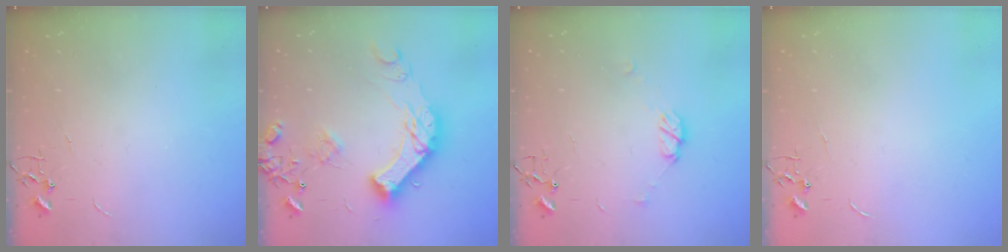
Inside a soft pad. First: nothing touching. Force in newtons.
{"total": 20.8, "press": 20.7, "slide": 2.1}
{"total": 7.1, "press": 7.1, "slide": 0.6}
{"total": 0.0}